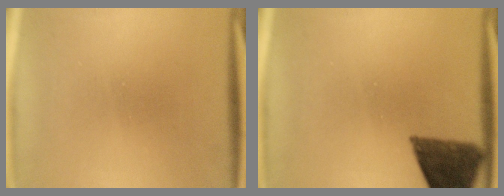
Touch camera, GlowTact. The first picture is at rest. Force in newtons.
{"total": 9.0}